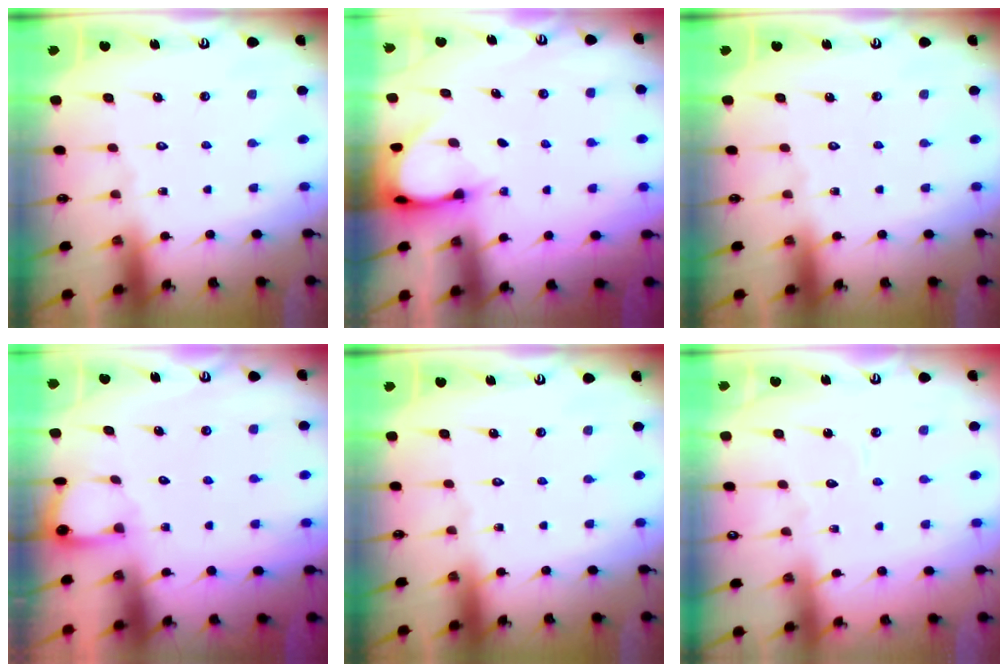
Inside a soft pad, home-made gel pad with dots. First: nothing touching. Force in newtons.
{"total": 3.8, "press": 3.7, "slide": 0.3}
{"total": 0.0}
{"total": 1.8, "press": 1.8, "slide": 0.1}
{"total": 0.0}
{"total": 2.6, "press": 2.6, "slide": 0.3}